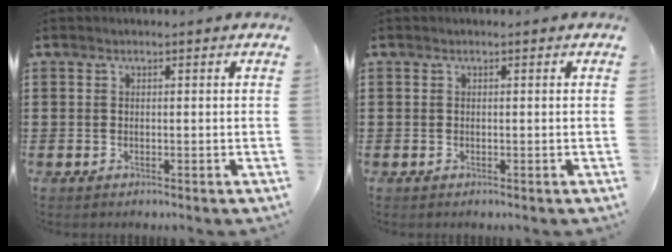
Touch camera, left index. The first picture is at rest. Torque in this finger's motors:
{"motor_torque": [0.00, 0.00, 0.00, 0.00]}